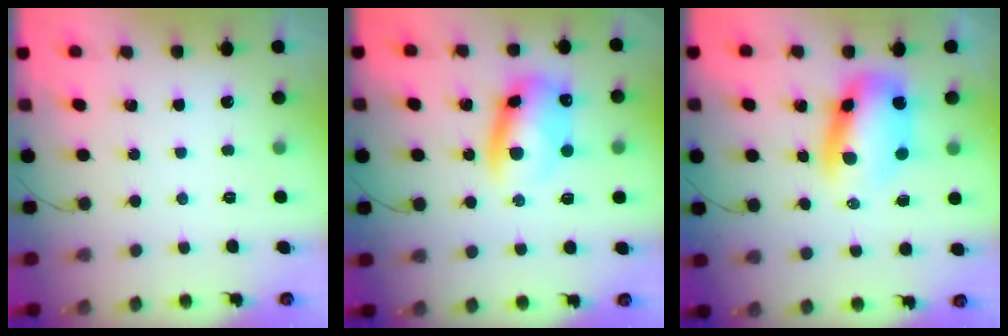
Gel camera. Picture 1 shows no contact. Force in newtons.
{"total": 10.7, "press": 10.5, "slide": 2.0}
{"total": 10.2, "press": 9.8, "slide": 2.8}